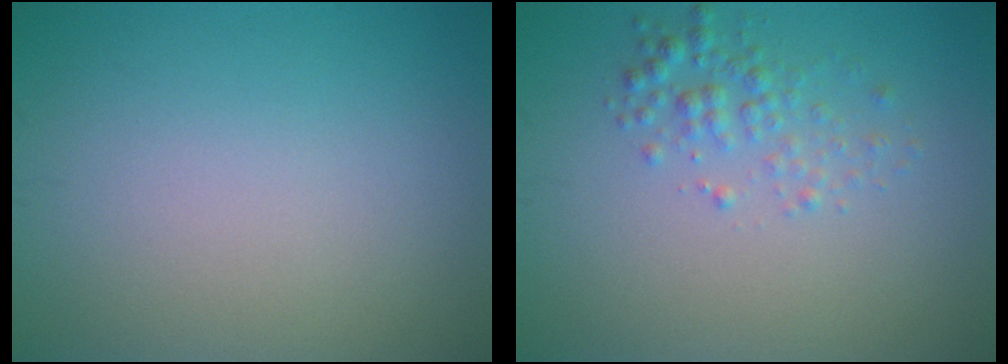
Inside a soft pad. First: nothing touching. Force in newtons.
{"total": 2.0, "press": 2.0, "slide": 0.1}